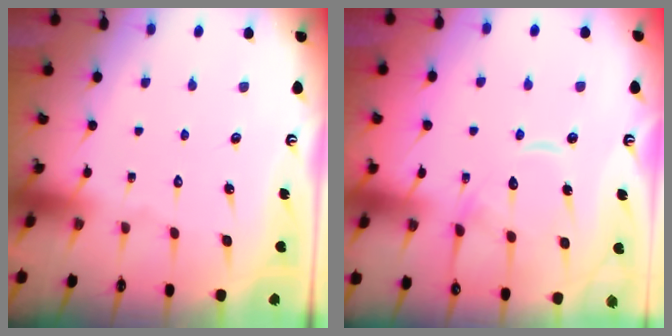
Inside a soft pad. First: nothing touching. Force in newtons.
{"total": 13.3, "press": 13.2, "slide": 1.3}